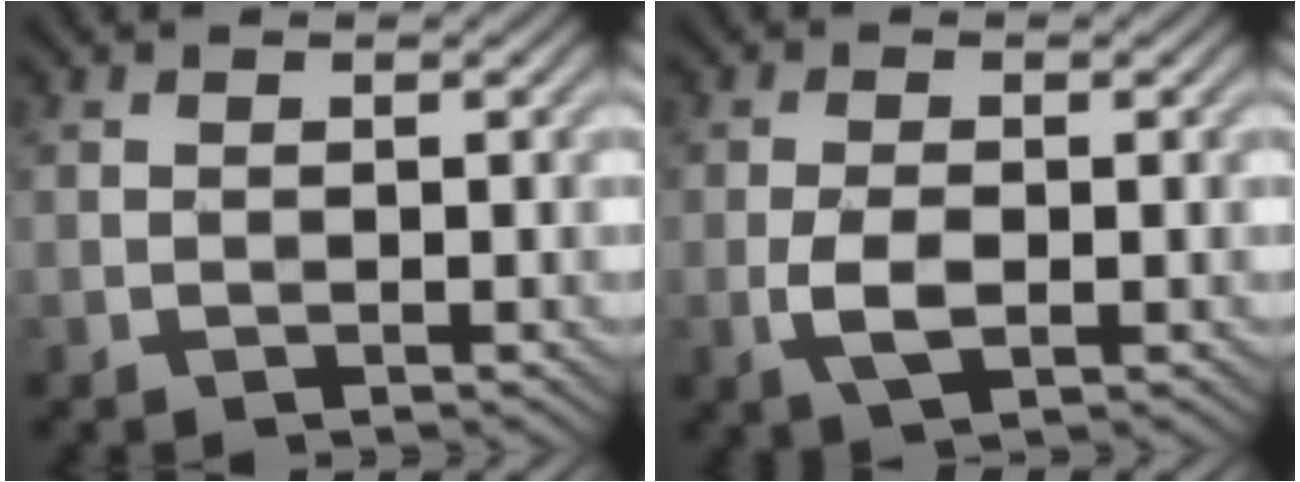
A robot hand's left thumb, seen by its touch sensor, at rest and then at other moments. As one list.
[{"total": 3.4, "force": [-0.9, 1.5, 3.0], "torque": [-0.068, -0.006, -0.019]}]